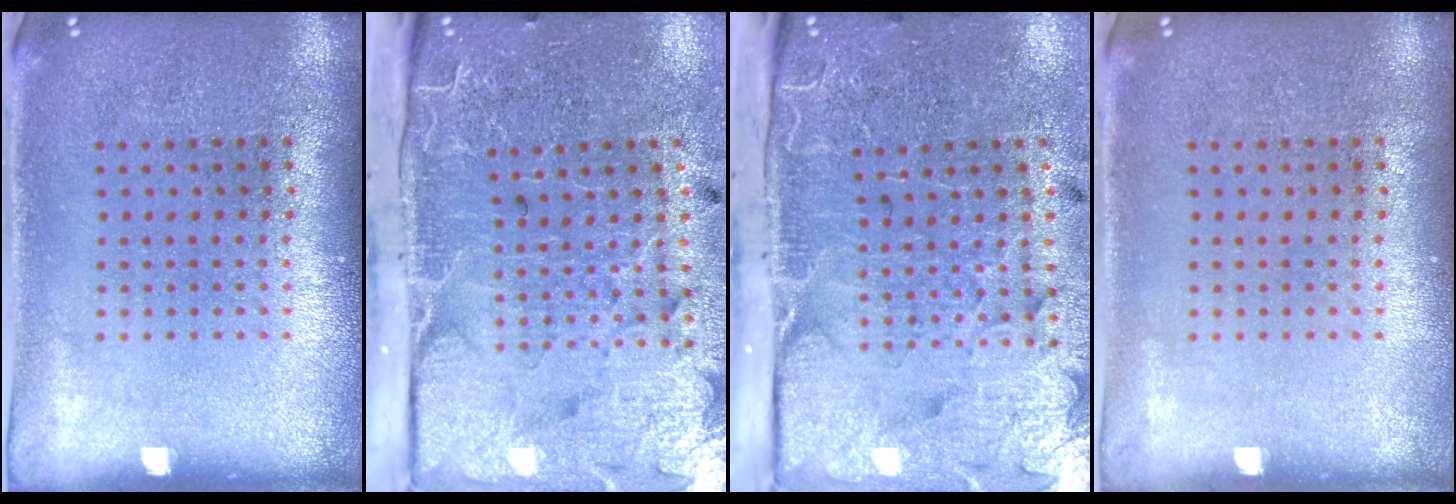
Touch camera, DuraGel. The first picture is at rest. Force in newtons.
{"total": 4.8, "press": 4.0, "slide": 2.6}
{"total": 5.1, "press": 3.9, "slide": 3.3}
{"total": 0.0}